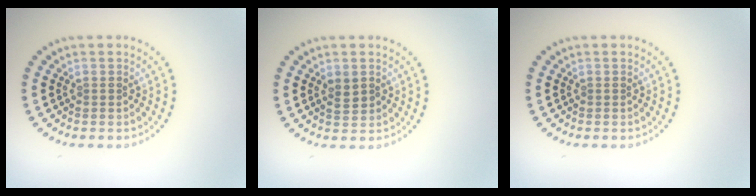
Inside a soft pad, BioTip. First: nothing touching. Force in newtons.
{"total": 1.6, "press": 1.6, "slide": 0.3}
{"total": 0.0}